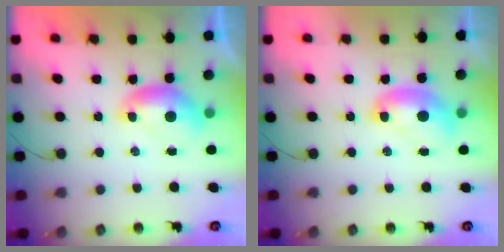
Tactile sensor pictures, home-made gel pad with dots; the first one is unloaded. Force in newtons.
{"total": 1.8, "press": 1.8, "slide": 0.0}